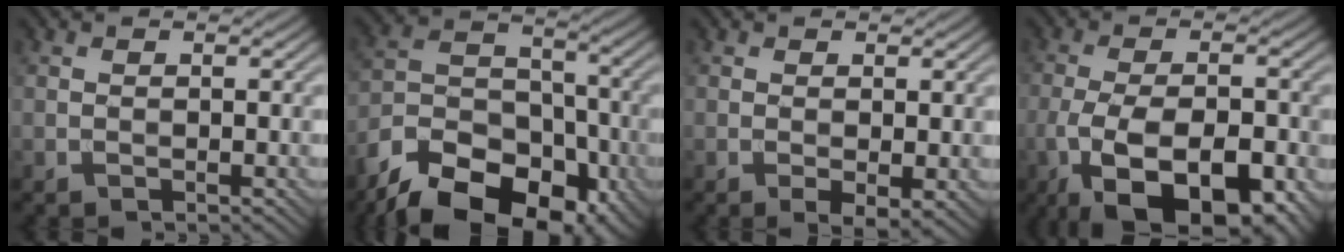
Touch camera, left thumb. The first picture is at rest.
{"total": 17.0, "force": [-11.4, 9.3, 8.5], "torque": [-0.180, -0.039, -0.190]}
{"total": 2.1, "force": [-0.4, 0.7, 1.9], "torque": [-0.036, -0.008, -0.004]}
{"total": 14.9, "force": [-7.3, 6.5, 11.2], "torque": [-0.200, -0.027, -0.108]}